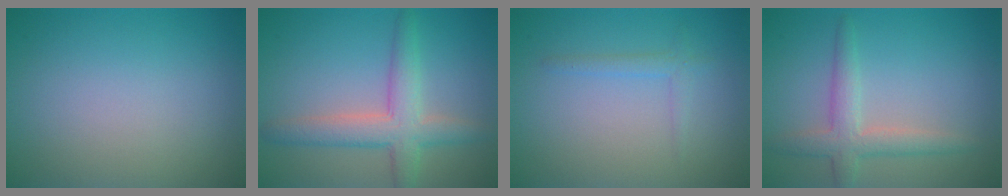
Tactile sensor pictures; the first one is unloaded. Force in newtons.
{"total": 4.5, "press": 4.5, "slide": 0.1}
{"total": 1.3, "press": 1.3, "slide": 0.1}
{"total": 3.1, "press": 3.1, "slide": 0.0}